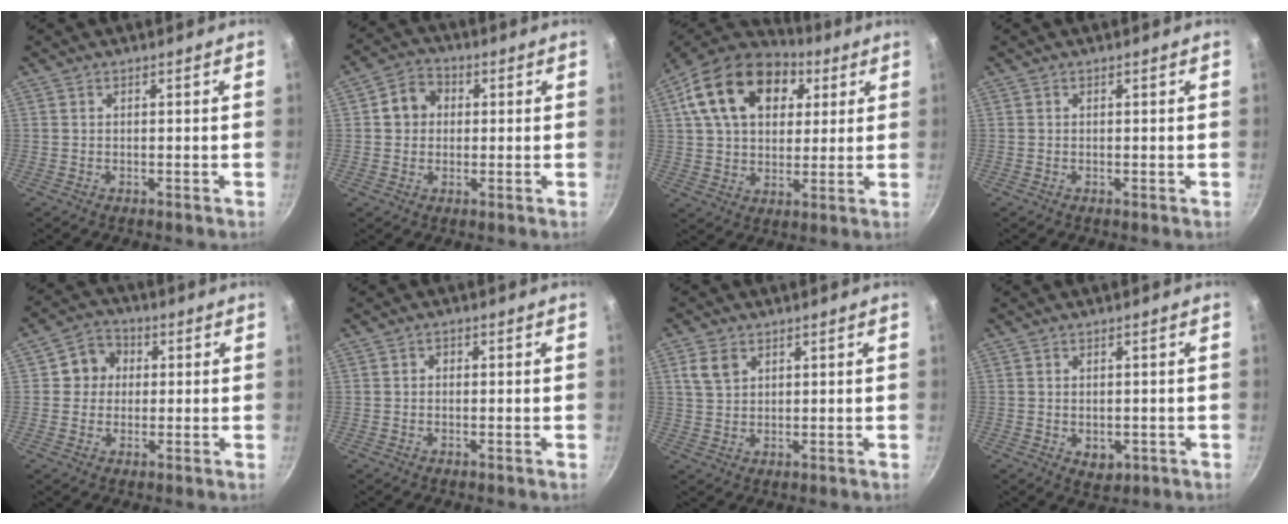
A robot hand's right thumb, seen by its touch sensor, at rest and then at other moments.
{"total": 6.3, "force": [0.9, 5.5, 2.9], "torque": [-0.017, 0.013, 0.003]}
{"total": 21.3, "force": [7.8, 14.4, 13.6], "torque": [-0.222, 0.006, 0.122]}
{"total": 0.0}
{"total": 6.3, "force": [0.9, 5.8, 2.2], "torque": [0.005, 0.011, 0.003]}
{"total": 1.1, "force": [0.0, 1.0, 0.5], "torque": [-0.008, 0.005, -0.003]}
{"total": 4.6, "force": [2.0, 3.2, 2.5], "torque": [-0.035, -0.001, 0.041]}
{"total": 3.6, "force": [-0.8, 2.5, 2.4], "torque": [-0.030, -0.002, -0.003]}